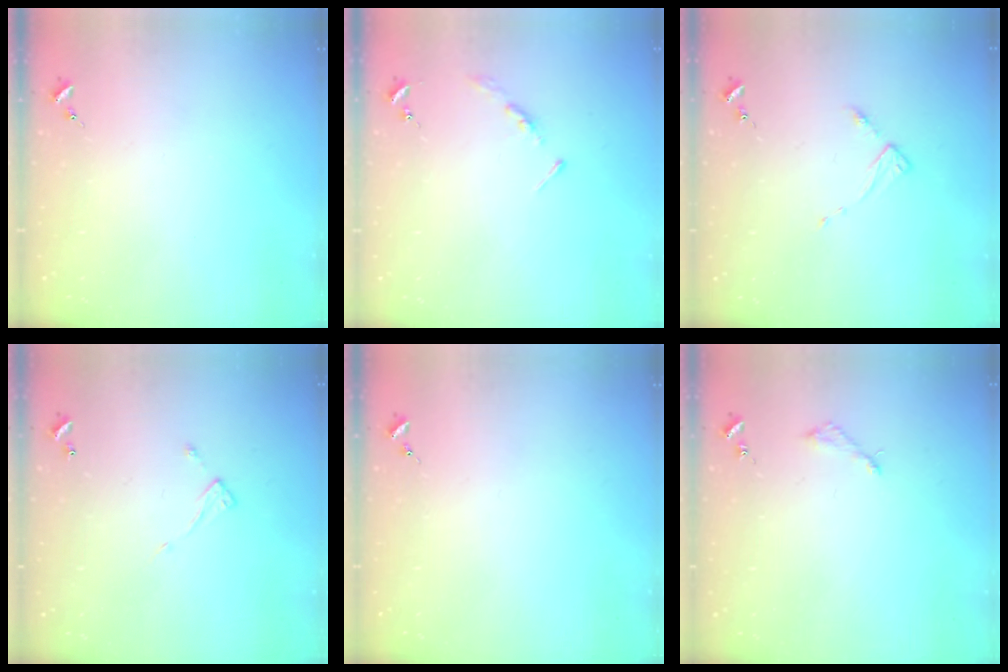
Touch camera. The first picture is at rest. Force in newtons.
{"total": 3.5, "press": 3.5, "slide": 0.4}
{"total": 3.7, "press": 3.6, "slide": 0.4}
{"total": 4.7, "press": 4.7, "slide": 0.3}
{"total": 0.0}
{"total": 3.1, "press": 3.0, "slide": 0.3}